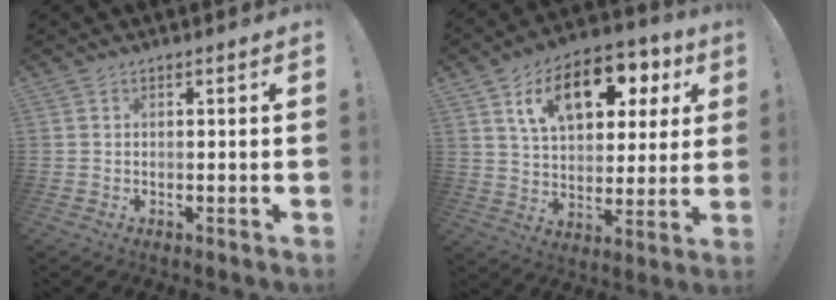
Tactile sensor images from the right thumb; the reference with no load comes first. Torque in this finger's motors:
{"motor_torque": [2.50, 2.51, 0.52, 0.51, 0.45]}